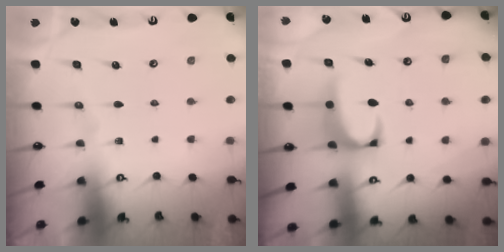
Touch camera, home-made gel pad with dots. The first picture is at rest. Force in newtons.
{"total": 2.1, "press": 1.8, "slide": 0.9}